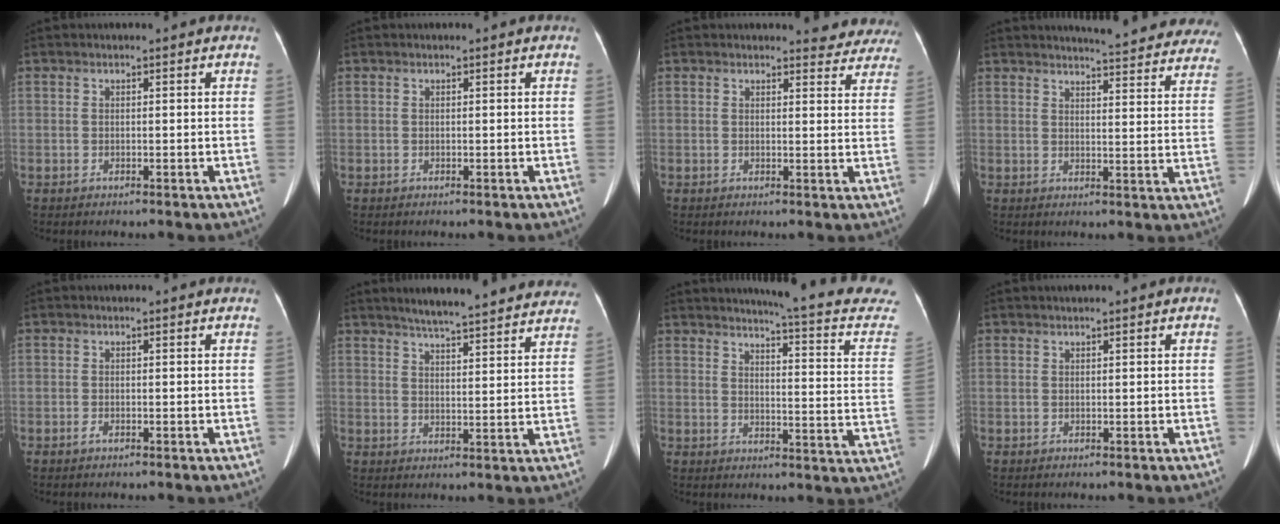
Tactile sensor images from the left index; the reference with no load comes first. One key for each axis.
{"total": 0.0}
{"total": 7.1, "fx": 6.7, "fy": 2.0, "fz": 0.6, "tx": 0.022, "ty": -0.020, "tz": 0.047}
{"total": 20.6, "fx": 19.5, "fy": 2.8, "fz": 6.3, "tx": -0.064, "ty": -0.068, "tz": 0.209}
{"total": 0.7, "fx": -0.5, "fy": 0.3, "fz": 0.5, "tx": -0.014, "ty": -0.001, "tz": -0.004}
{"total": 19.8, "fx": 17.8, "fy": 2.2, "fz": 8.4, "tx": -0.115, "ty": 0.006, "tz": 0.222}
{"total": 17.5, "fx": 15.9, "fy": 0.6, "fz": 7.4, "tx": -0.093, "ty": -0.080, "tz": 0.165}
{"total": 0.6, "fx": 0.4, "fy": 0.1, "fz": 0.5, "tx": -0.007, "ty": 0.009, "tz": 0.006}